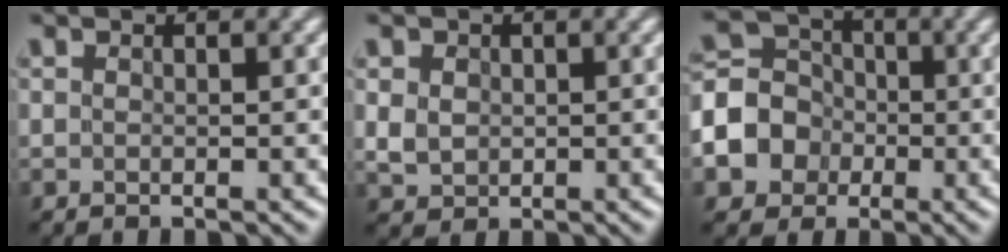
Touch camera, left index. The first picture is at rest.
{"total": 2.1, "force": [0.3, 1.8, 1.0], "torque": [-0.023, -0.003, 0.008]}
{"total": 6.8, "force": [-2.0, 5.9, 2.7], "torque": [-0.057, -0.001, -0.060]}